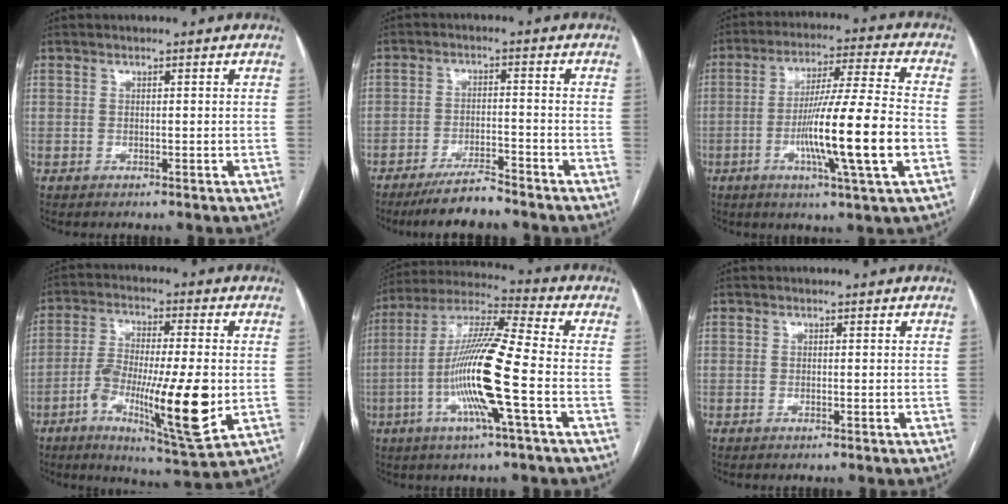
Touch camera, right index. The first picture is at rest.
{"total": 6.1, "force": [-5.4, 0.5, 2.8], "torque": [-0.047, -0.017, -0.098]}
{"total": 15.6, "force": [-3.8, -0.6, 15.1], "torque": [-0.263, -0.010, -0.071]}
{"total": 16.1, "force": [-3.9, 2.1, 15.5], "torque": [-0.278, -0.019, -0.062]}
{"total": 15.6, "force": [-4.0, -0.1, 15.1], "torque": [-0.297, -0.004, -0.086]}
{"total": 0.0}